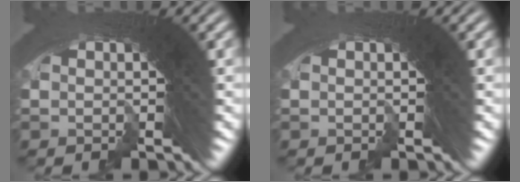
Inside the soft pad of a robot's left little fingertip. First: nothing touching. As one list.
[{"total": 0.0}]